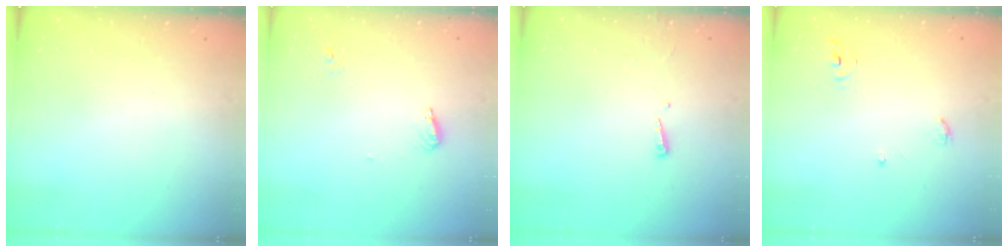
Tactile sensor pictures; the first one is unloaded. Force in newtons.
{"total": 7.0, "press": 7.0, "slide": 0.5}
{"total": 2.4, "press": 2.4, "slide": 0.2}
{"total": 3.9, "press": 3.9, "slide": 0.2}